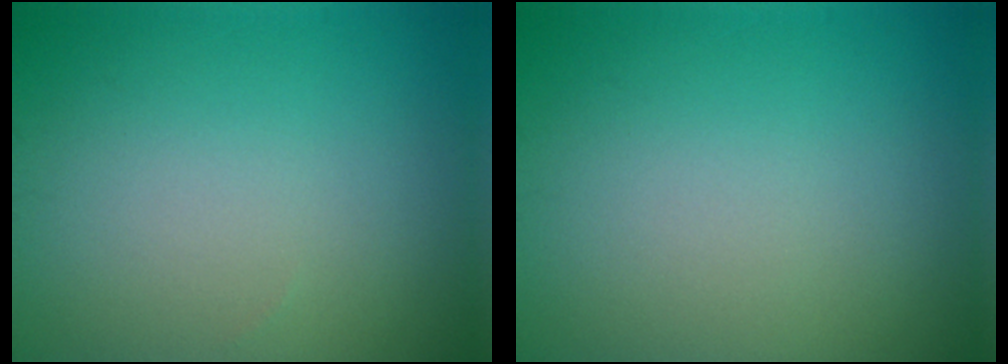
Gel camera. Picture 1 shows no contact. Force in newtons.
{"total": 0.0}